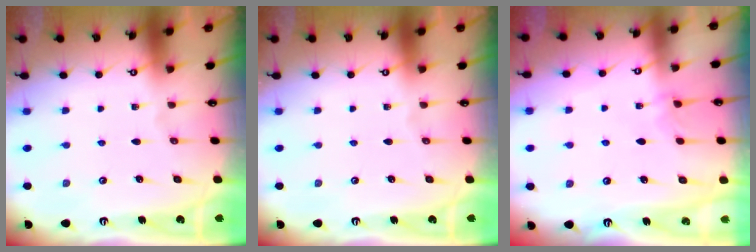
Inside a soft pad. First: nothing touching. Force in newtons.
{"total": 0.0}
{"total": 2.6, "press": 2.6, "slide": 0.3}